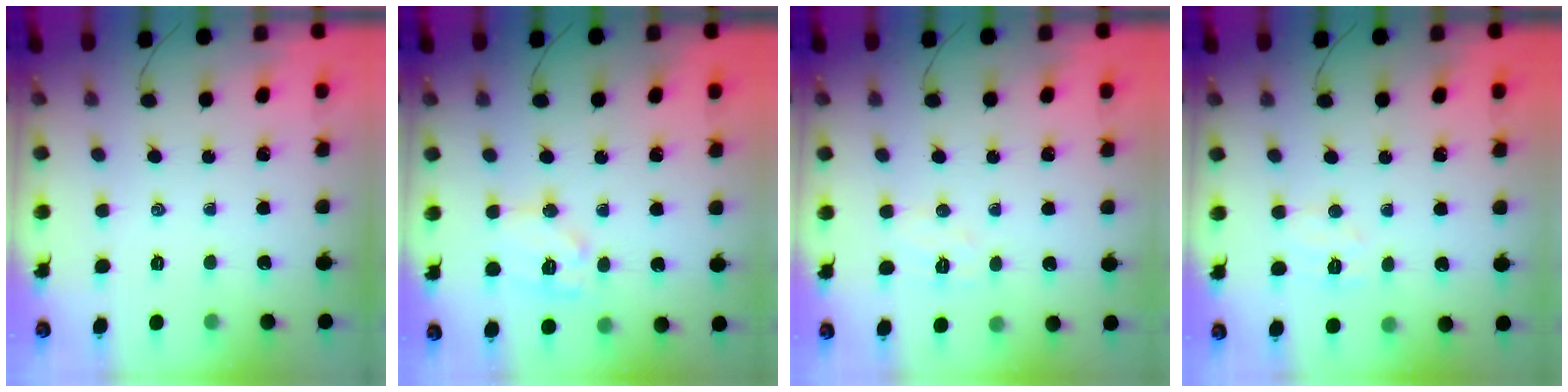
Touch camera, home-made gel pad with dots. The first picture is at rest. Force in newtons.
{"total": 11.3, "press": 11.3, "slide": 0.8}
{"total": 5.0, "press": 4.9, "slide": 1.0}
{"total": 5.5, "press": 5.4, "slide": 1.0}